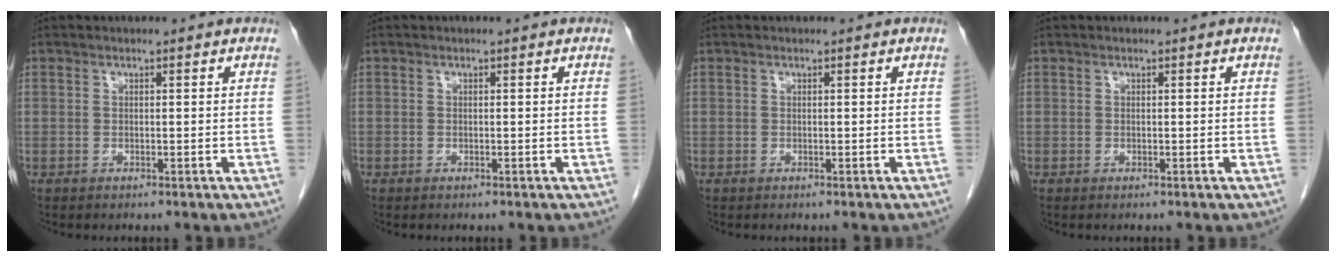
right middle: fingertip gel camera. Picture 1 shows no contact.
{"total": 0.0}
{"total": 0.0}
{"total": 0.0}